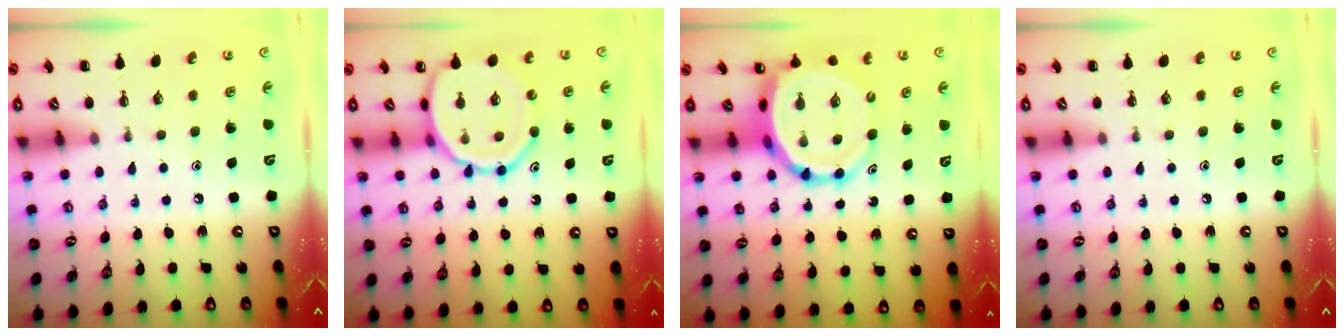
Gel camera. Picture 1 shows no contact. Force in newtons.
{"total": 13.3, "press": 13.1, "slide": 2.3}
{"total": 10.5, "press": 10.0, "slide": 3.2}
{"total": 0.0}